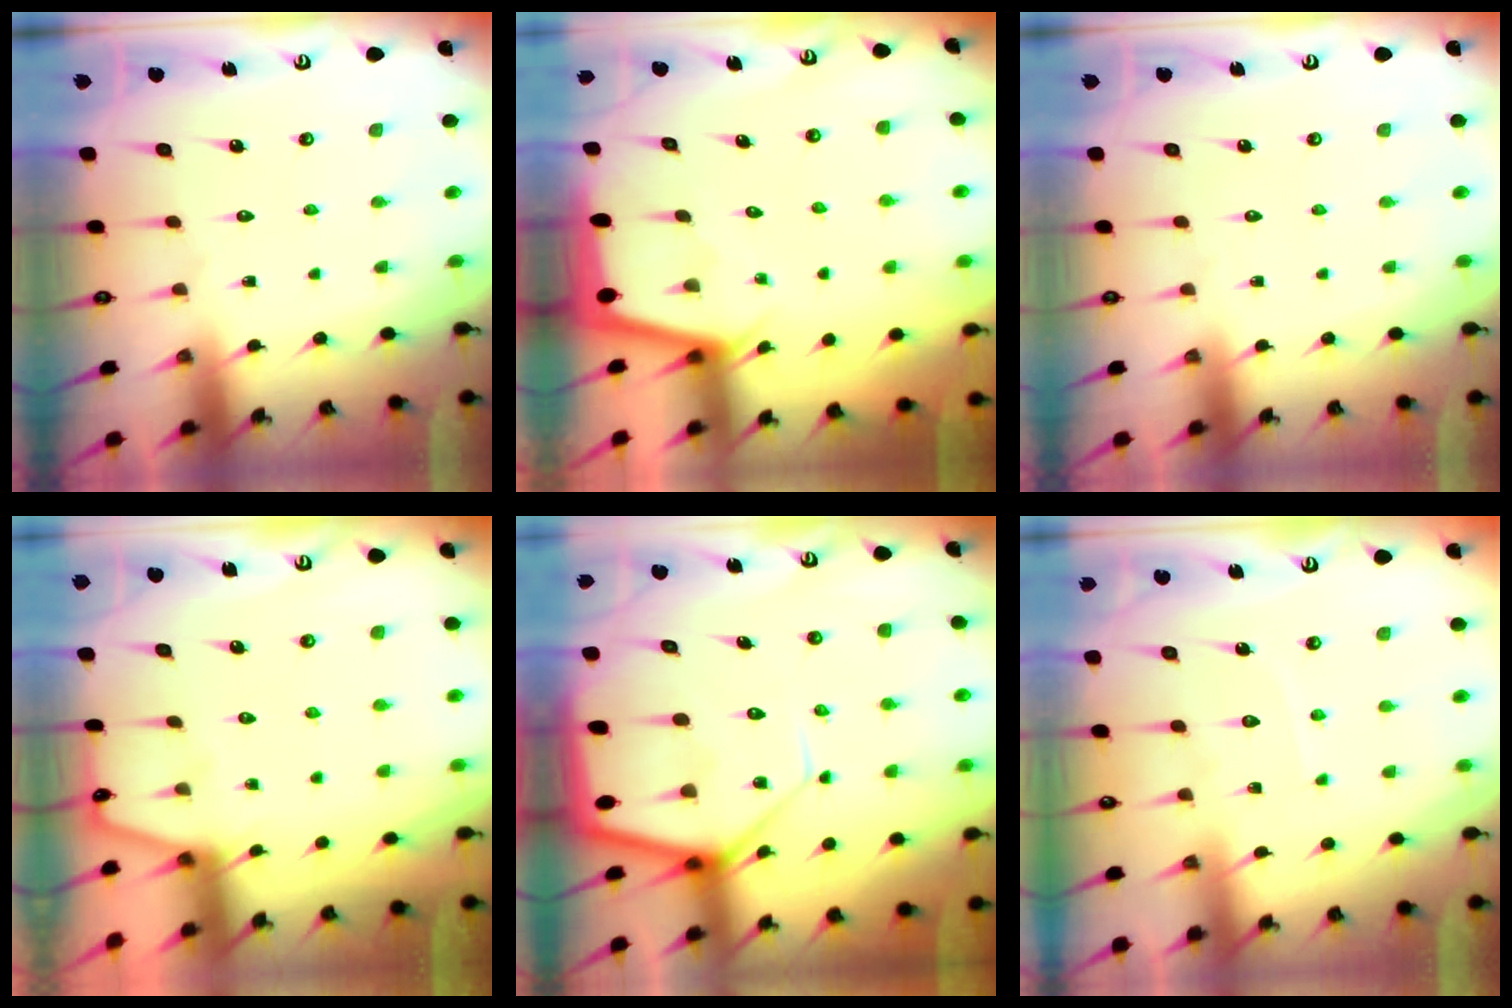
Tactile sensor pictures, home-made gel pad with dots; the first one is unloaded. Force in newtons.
{"total": 2.7, "press": 2.7, "slide": 0.2}
{"total": 0.0}
{"total": 1.8, "press": 1.8, "slide": 0.3}
{"total": 12.6, "press": 12.6, "slide": 1.2}
{"total": 5.3, "press": 5.3, "slide": 0.5}